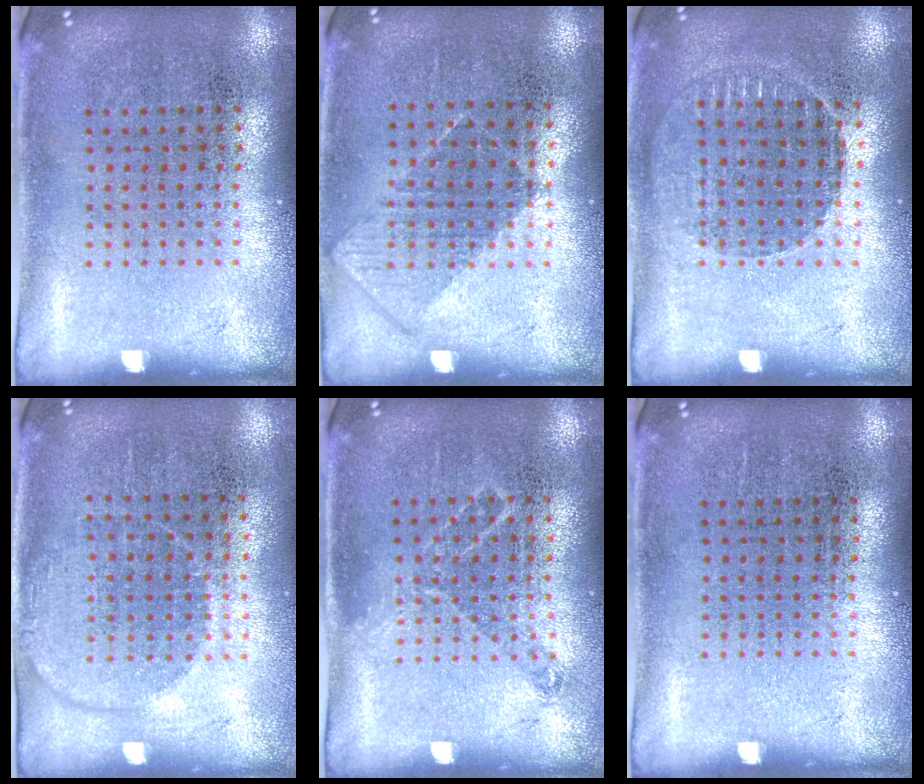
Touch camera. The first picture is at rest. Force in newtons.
{"total": 0.9, "press": 0.7, "slide": 0.4}
{"total": 1.0, "press": 1.0, "slide": 0.1}
{"total": 1.4, "press": 1.2, "slide": 0.6}
{"total": 1.0, "press": 0.9, "slide": 0.3}
{"total": 0.0}